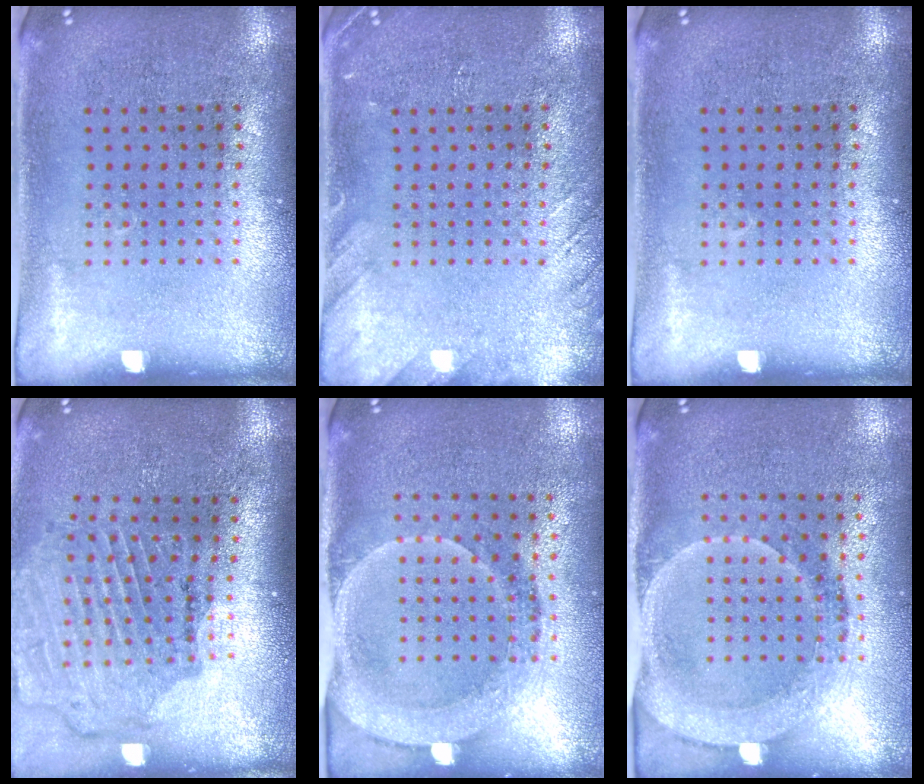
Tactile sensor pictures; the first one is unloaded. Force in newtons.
{"total": 1.8, "press": 1.8, "slide": 0.1}
{"total": 0.0}
{"total": 1.6, "press": 1.6, "slide": 0.2}
{"total": 1.8, "press": 1.6, "slide": 0.7}
{"total": 1.8, "press": 1.6, "slide": 0.8}